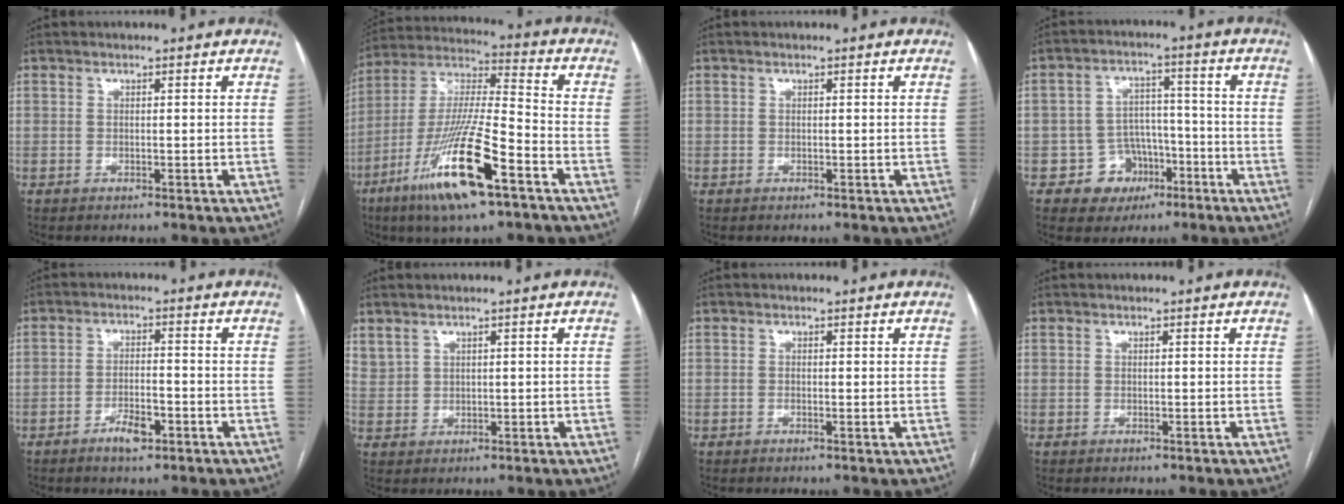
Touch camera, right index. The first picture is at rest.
{"total": 18.6, "force": [-9.5, 2.1, 15.9], "torque": [-0.338, -0.034, -0.173]}
{"total": 0.0}
{"total": 7.2, "force": [-3.3, 6.3, 1.1], "torque": [-0.001, 0.020, -0.042]}
{"total": 4.3, "force": [-2.4, 1.3, 3.3], "torque": [-0.059, 0.002, -0.040]}
{"total": 2.5, "force": [1.9, 1.4, 0.8], "torque": [-0.022, 0.009, 0.050]}
{"total": 0.6, "force": [-0.1, 0.1, 0.6], "torque": [-0.011, -0.002, -0.002]}
{"total": 0.0}